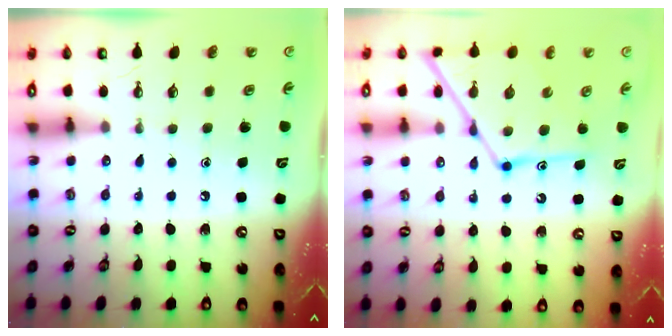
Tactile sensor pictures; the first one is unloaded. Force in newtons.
{"total": 15.9, "press": 15.9, "slide": 1.0}